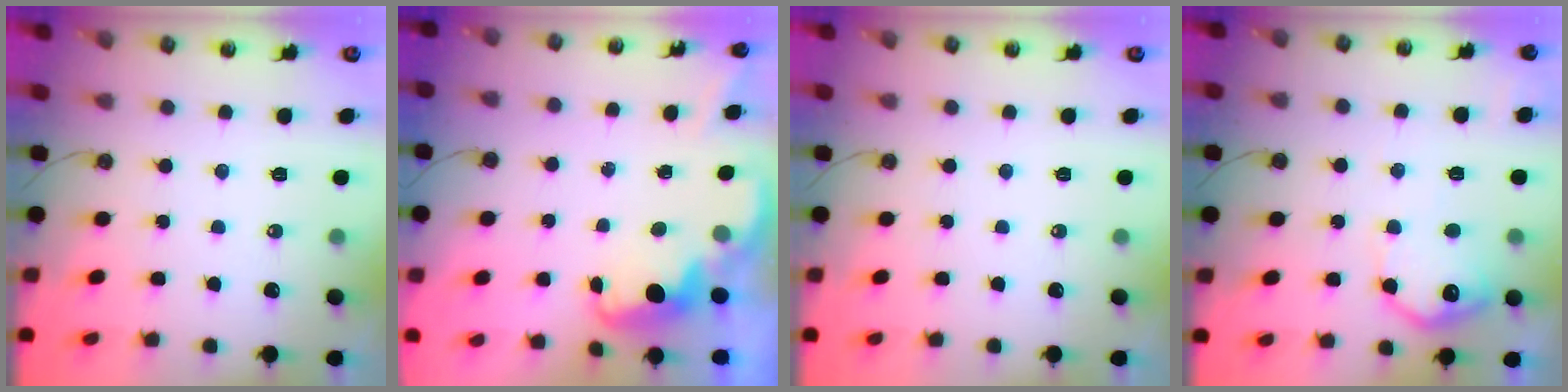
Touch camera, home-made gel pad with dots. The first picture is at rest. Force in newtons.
{"total": 2.7, "press": 2.6, "slide": 0.8}
{"total": 0.0}
{"total": 12.9, "press": 12.9, "slide": 0.4}